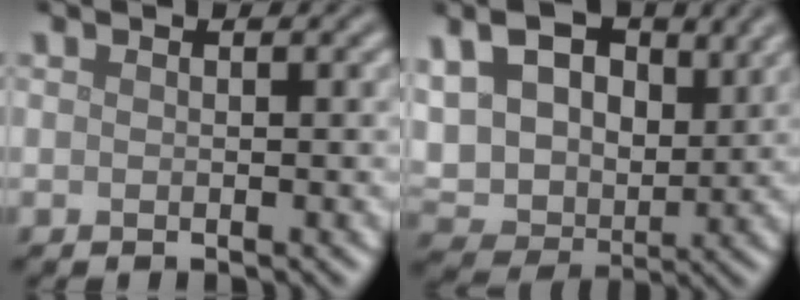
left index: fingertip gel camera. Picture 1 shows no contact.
{"total": 9.7, "force": [4.1, 6.2, 6.3], "torque": [-0.152, 0.016, 0.064]}